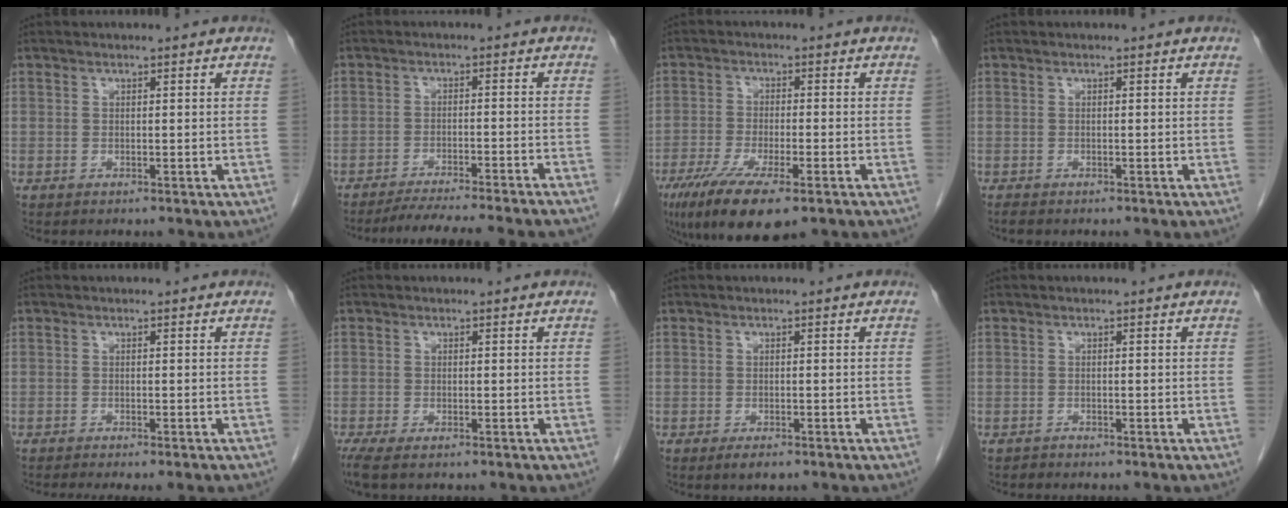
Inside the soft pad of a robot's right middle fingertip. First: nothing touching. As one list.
[{"total": 12.5, "force": [-11.2, -1.0, 5.5], "torque": [-0.053, -0.024, -0.159]}, {"total": 12.2, "force": [-7.7, 2.6, 9.1], "torque": [-0.165, -0.034, -0.125]}, {"total": 0.8, "force": [-0.7, 0.2, 0.3], "torque": [-0.015, -0.005, -0.012]}, {"total": 4.5, "force": [-3.8, 0.3, 2.4], "torque": [-0.025, -0.007, -0.053]}, {"total": 3.3, "force": [-2.3, 0.9, 2.2], "torque": [-0.045, -0.013, -0.037]}, {"total": 2.0, "force": [-1.3, 0.6, 1.3], "torque": [-0.024, -0.003, -0.017]}, {"total": 0.5, "force": [-0.5, 0.1, -0.1], "torque": [-0.006, -0.001, -0.011]}]